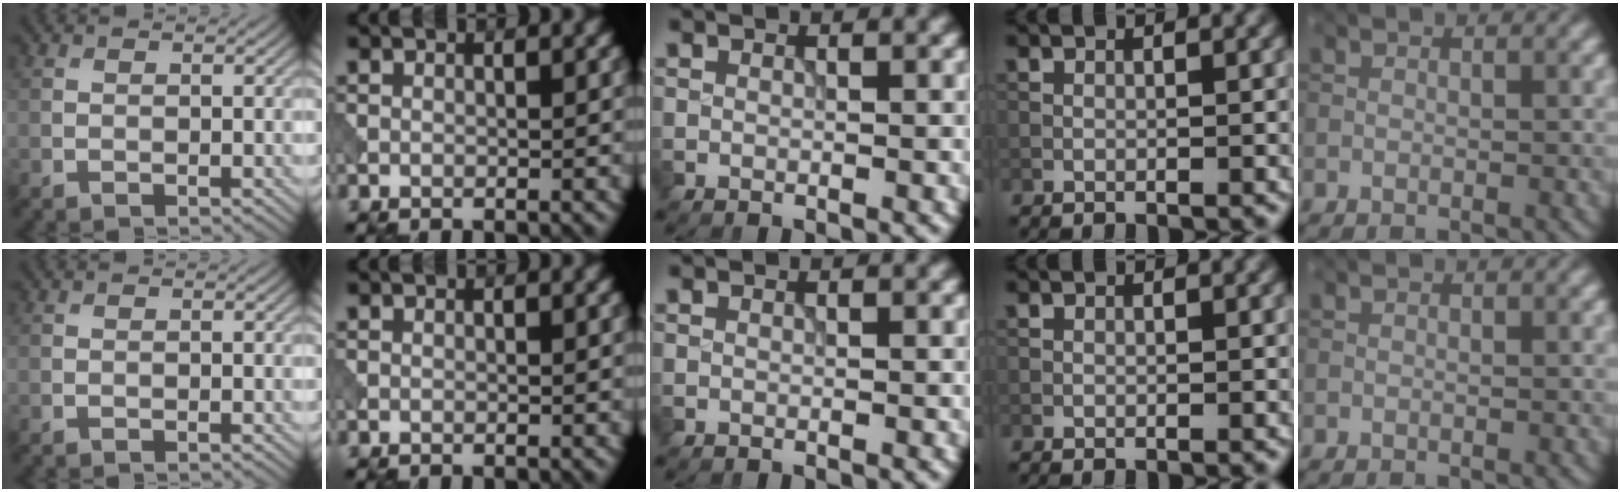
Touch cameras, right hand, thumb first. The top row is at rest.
{}